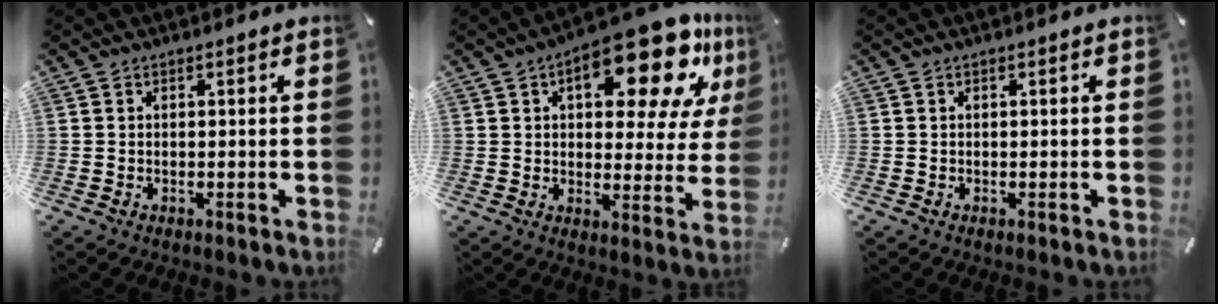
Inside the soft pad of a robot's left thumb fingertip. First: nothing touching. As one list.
[{"total": 18.8, "force": [10.3, 7.9, 13.6], "torque": [-0.175, -0.059, 0.163]}, {"total": 0.0}]